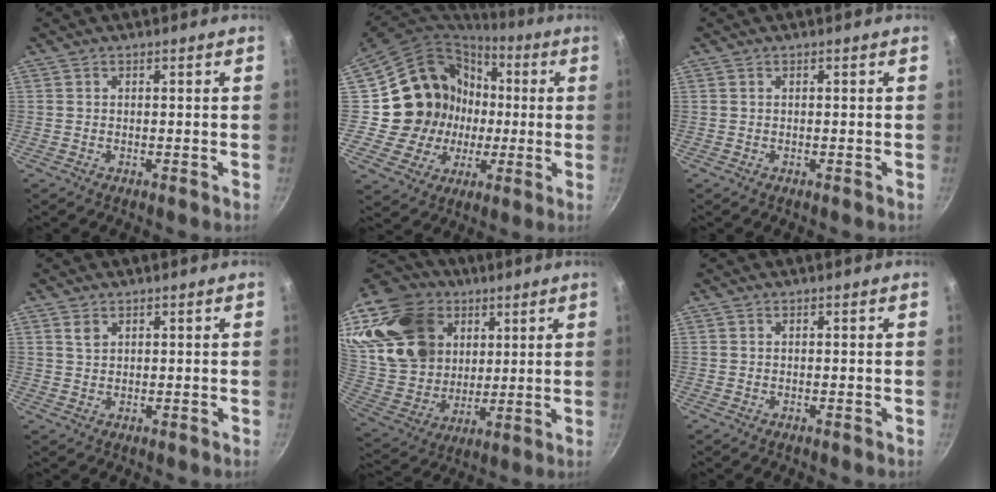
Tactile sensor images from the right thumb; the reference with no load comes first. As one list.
[{"total": 18.3, "force": [0.8, 17.4, 5.6], "torque": [-0.080, 0.023, 0.020]}, {"total": 0.0}, {"total": 1.9, "force": [1.0, 1.2, 1.0], "torque": [-0.017, -0.003, 0.020]}, {"total": 26.7, "force": [12.0, 19.8, 13.2], "torque": [-0.239, -0.021, 0.237]}, {"total": 0.0}]